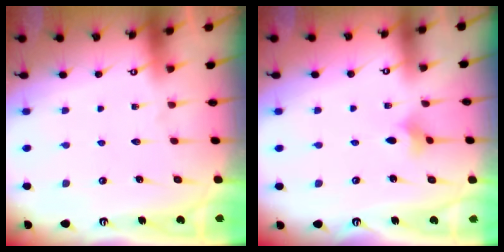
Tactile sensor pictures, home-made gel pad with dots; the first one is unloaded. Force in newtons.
{"total": 2.6, "press": 2.6, "slide": 0.5}